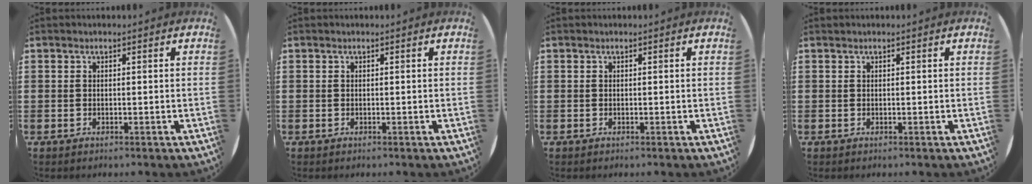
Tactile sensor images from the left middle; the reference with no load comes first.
{"total": 0.0}
{"total": 0.0}
{"total": 0.0}